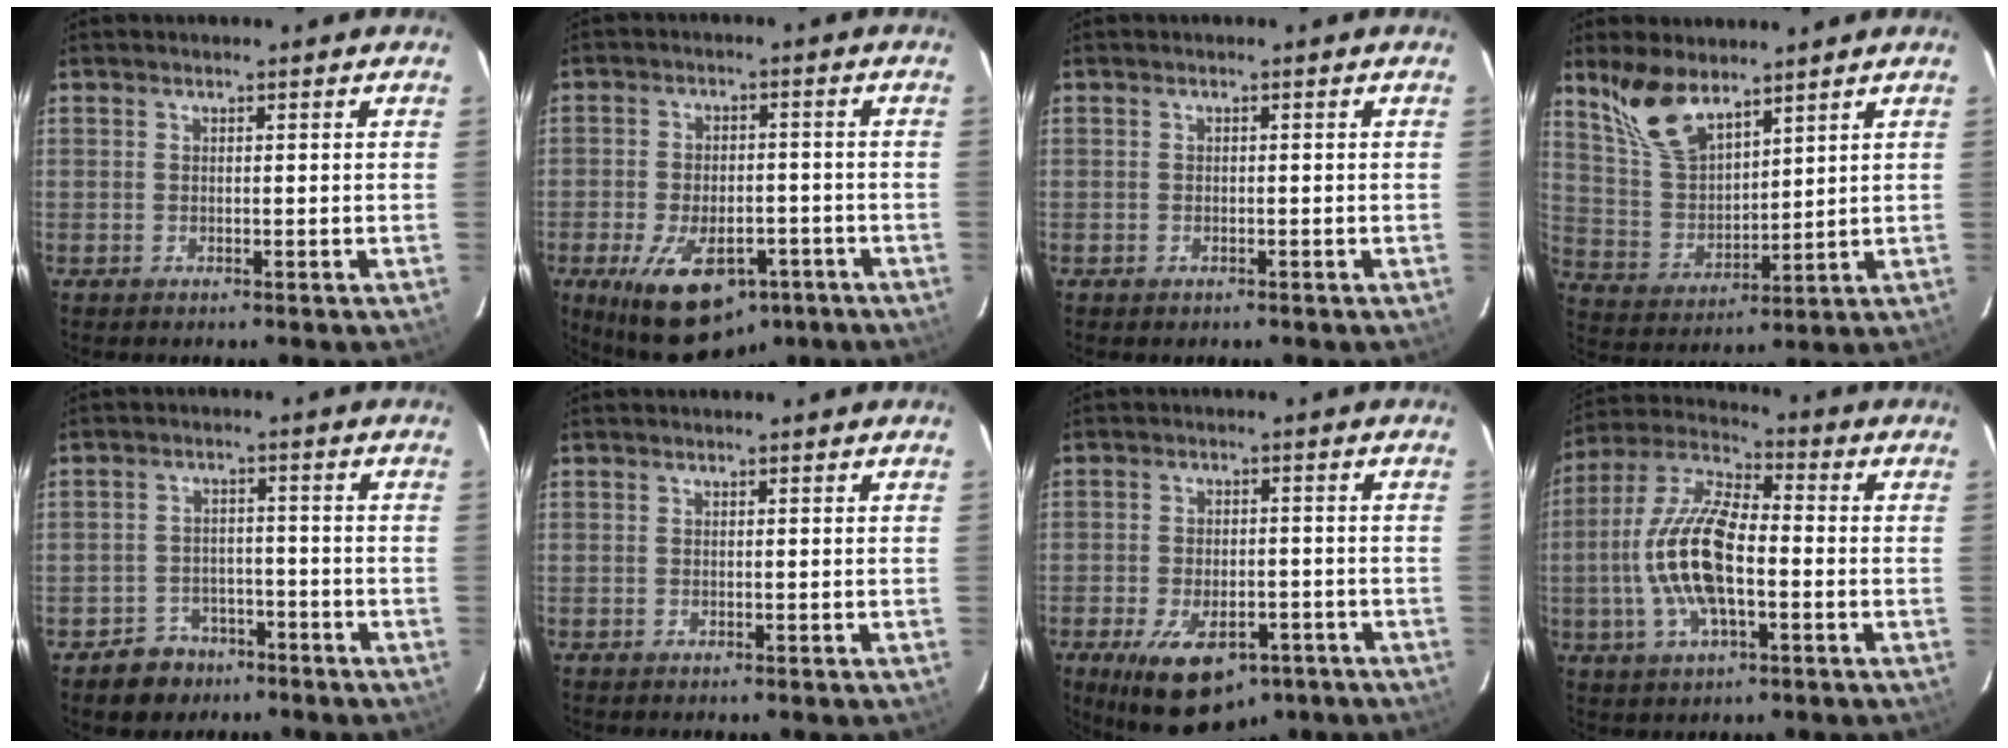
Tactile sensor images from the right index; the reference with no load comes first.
{"total": 16.0, "force": [-8.7, 8.7, 10.2], "torque": [-0.208, -0.015, -0.122]}
{"total": 0.8, "force": [-0.5, 0.6, 0.2], "torque": [-0.002, 0.002, -0.006]}
{"total": 10.7, "force": [7.9, 4.3, 5.7], "torque": [-0.115, 0.009, 0.172]}
{"total": 6.4, "force": [-4.4, 4.6, 0.7], "torque": [-0.029, 0.024, -0.058]}
{"total": 0.0}
{"total": 14.5, "force": [-8.4, 7.6, 9.0], "torque": [-0.181, -0.019, -0.118]}
{"total": 15.4, "force": [-2.6, 6.2, 13.9], "torque": [-0.286, 0.005, -0.056]}